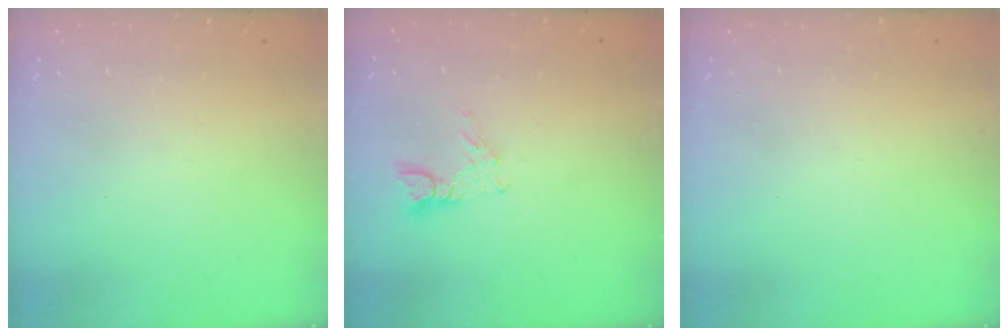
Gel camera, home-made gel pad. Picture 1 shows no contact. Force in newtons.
{"total": 4.8, "press": 4.8, "slide": 0.4}
{"total": 0.0}